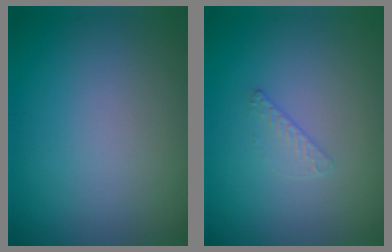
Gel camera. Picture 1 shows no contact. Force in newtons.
{"total": 0.6, "press": 0.3, "slide": 0.5}